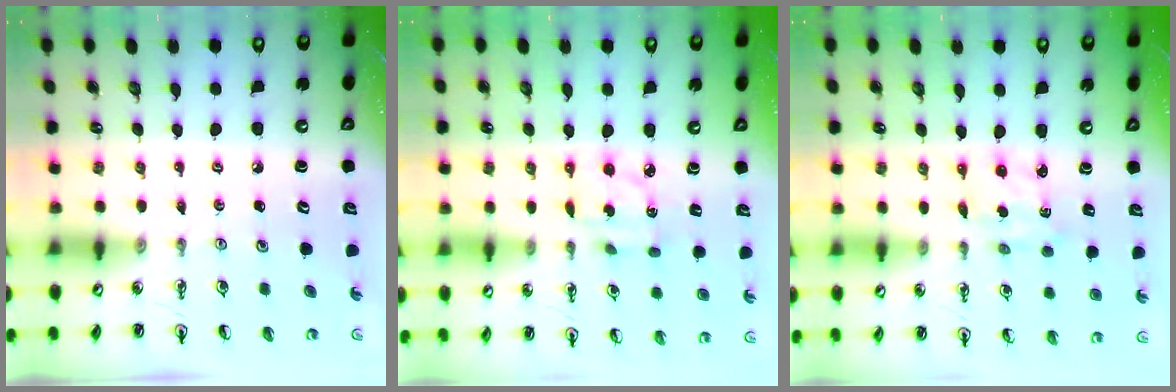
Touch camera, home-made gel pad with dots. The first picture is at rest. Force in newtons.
{"total": 4.6, "press": 4.6, "slide": 0.1}
{"total": 2.5, "press": 2.5, "slide": 0.3}